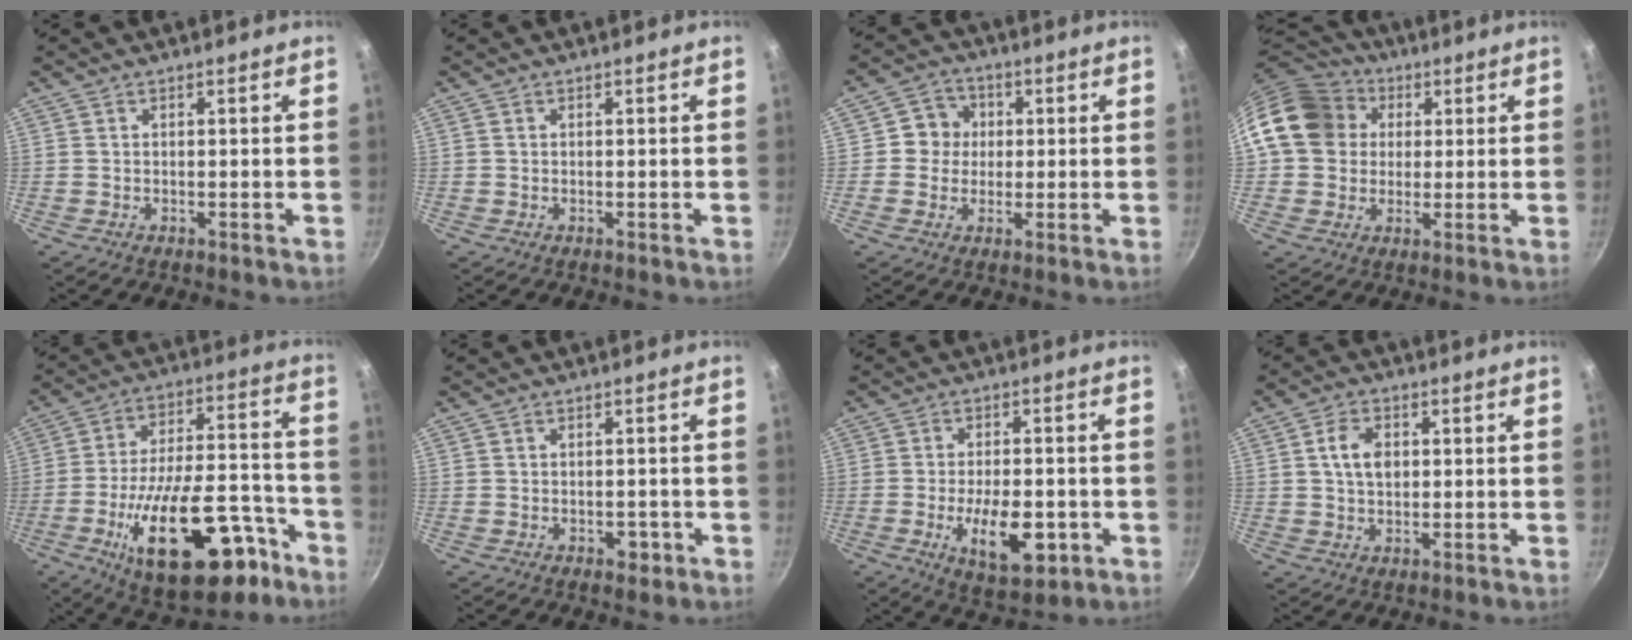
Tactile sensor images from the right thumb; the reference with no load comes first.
{"total": 0.0}
{"total": 6.1, "force": [0.6, 5.8, 1.7], "torque": [0.013, 0.010, -0.003]}
{"total": 15.6, "force": [3.1, 13.5, 7.2], "torque": [-0.114, 0.030, 0.045]}
{"total": 25.8, "force": [-12.0, 12.0, 19.5], "torque": [-0.274, 0.065, -0.167]}
{"total": 2.6, "force": [-1.0, 1.8, 1.6], "torque": [-0.008, 0.012, -0.007]}
{"total": 11.8, "force": [-3.3, 5.8, 9.8], "torque": [-0.135, 0.004, -0.044]}
{"total": 6.0, "force": [1.0, 4.1, 4.3], "torque": [-0.061, 0.004, 0.015]}